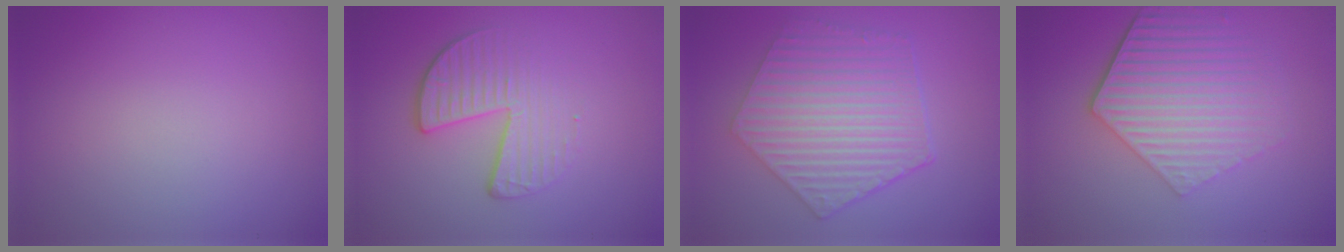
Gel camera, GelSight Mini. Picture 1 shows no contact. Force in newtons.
{"total": 4.2, "press": 2.9, "slide": 3.0}
{"total": 6.9, "press": 5.0, "slide": 4.8}
{"total": 6.0, "press": 4.4, "slide": 4.0}